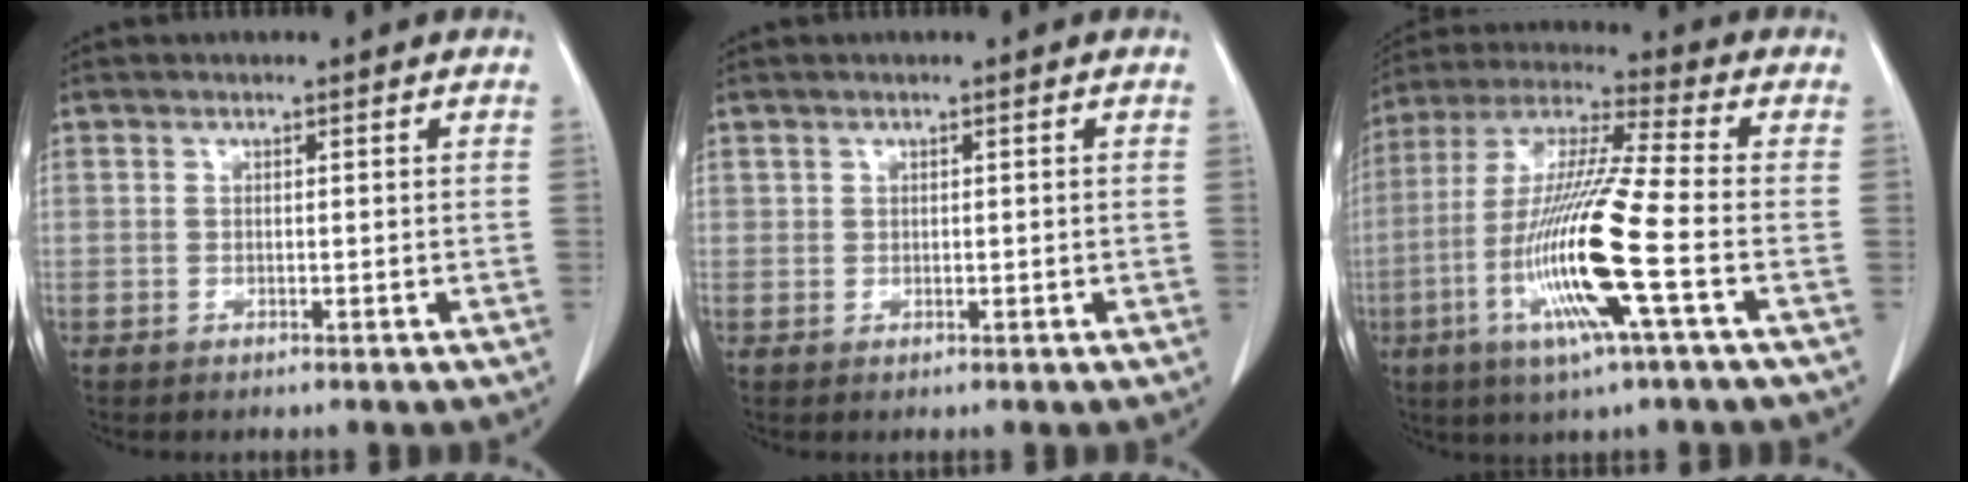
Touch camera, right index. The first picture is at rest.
{"total": 0.6, "force": [0.3, 0.5, 0.2], "torque": [0.001, 0.002, 0.007]}
{"total": 16.7, "force": [-4.9, -0.2, 15.9], "torque": [-0.327, -0.016, -0.102]}